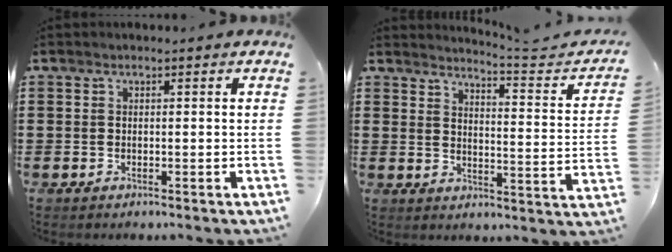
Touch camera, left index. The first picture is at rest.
{"total": 3.9, "force": [3.6, -0.4, 1.6], "torque": [-0.035, -0.035, 0.049]}